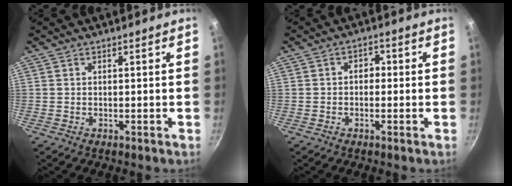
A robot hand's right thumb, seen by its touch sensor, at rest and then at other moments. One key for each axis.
{"total": 2.4, "fx": -0.2, "fy": 1.9, "fz": 1.4, "tx": -0.007, "ty": 0.008, "tz": -0.007}